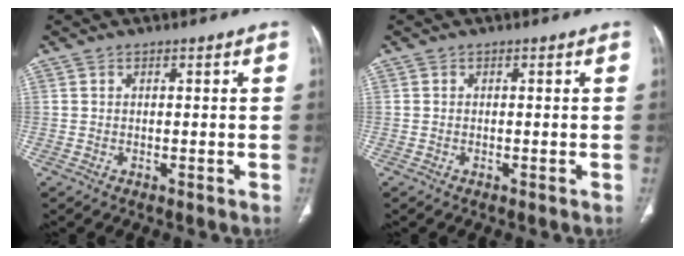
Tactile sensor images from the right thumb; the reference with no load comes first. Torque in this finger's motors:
{"motor_torque": [0.43, 0.17, 0.04, 0.17, -0.02]}